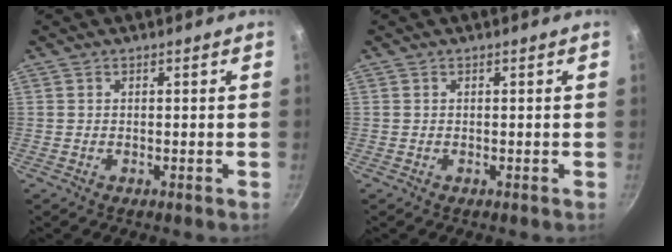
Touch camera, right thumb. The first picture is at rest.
{"total": 0.0}